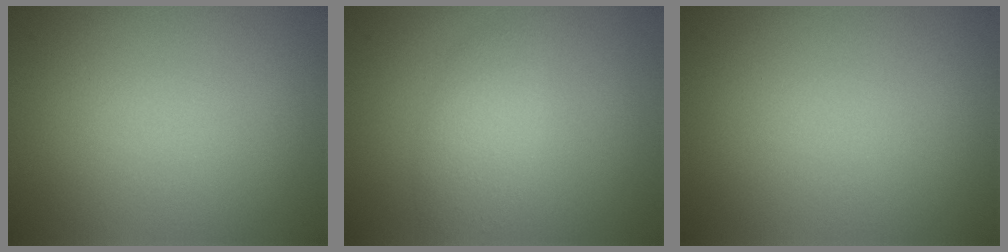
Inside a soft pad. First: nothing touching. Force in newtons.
{"total": 2.7, "press": 2.7, "slide": 0.1}
{"total": 0.0}